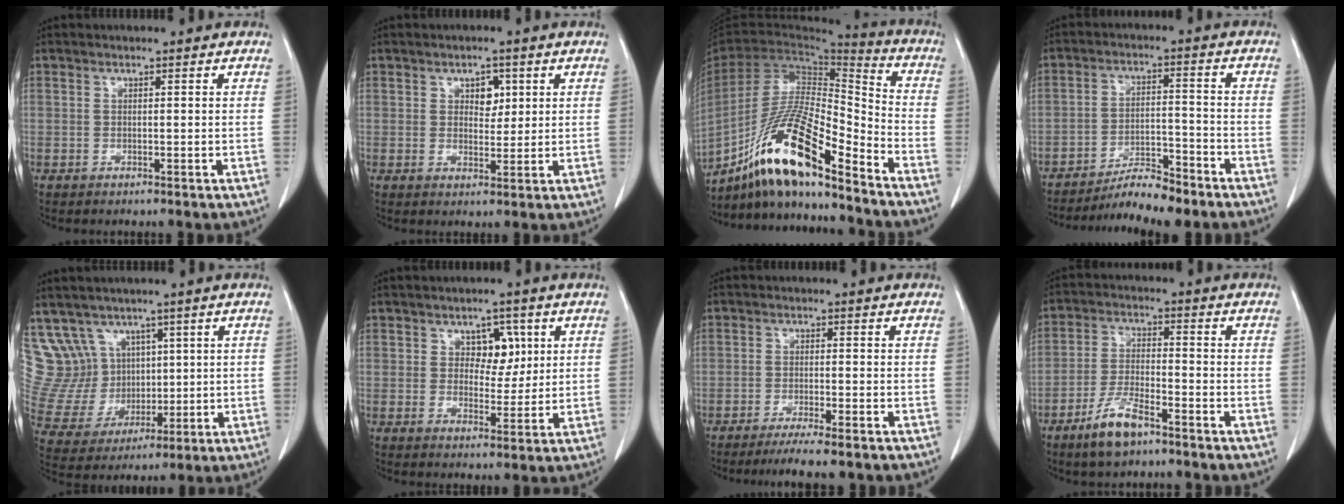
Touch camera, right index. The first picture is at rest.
{"total": 3.3, "force": [1.3, 2.1, 2.2], "torque": [-0.027, 0.003, 0.021]}
{"total": 18.1, "force": [-13.0, 1.9, 12.4], "torque": [-0.249, -0.007, -0.241]}
{"total": 7.7, "force": [-7.0, 0.7, 3.1], "torque": [-0.049, -0.002, -0.117]}
{"total": 13.3, "force": [7.2, 10.9, 2.7], "torque": [-0.085, 0.064, 0.176]}
{"total": 4.8, "force": [1.8, 3.2, 3.2], "torque": [-0.038, 0.007, 0.030]}
{"total": 6.7, "force": [-5.5, -0.1, 3.8], "torque": [-0.049, -0.014, -0.087]}
{"total": 7.3, "force": [-5.1, 1.9, 4.9], "torque": [-0.104, -0.008, -0.097]}